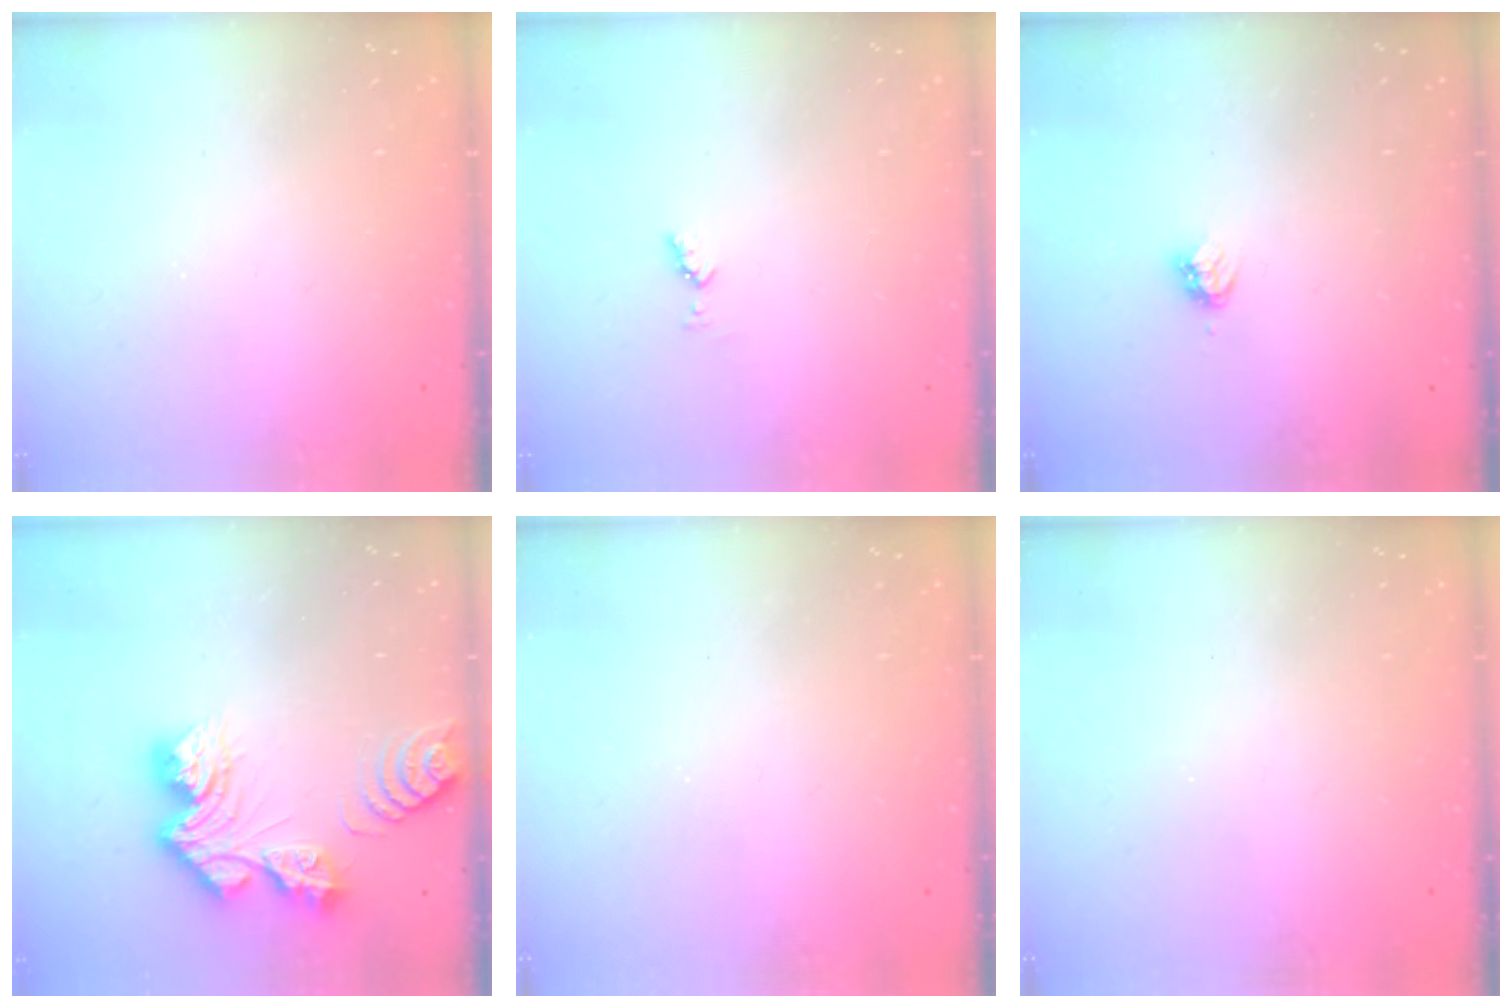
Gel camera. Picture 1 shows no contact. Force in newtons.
{"total": 3.3, "press": 3.2, "slide": 0.7}
{"total": 3.3, "press": 3.3, "slide": 0.3}
{"total": 13.6, "press": 13.6, "slide": 1.3}
{"total": 0.0}
{"total": 0.0}